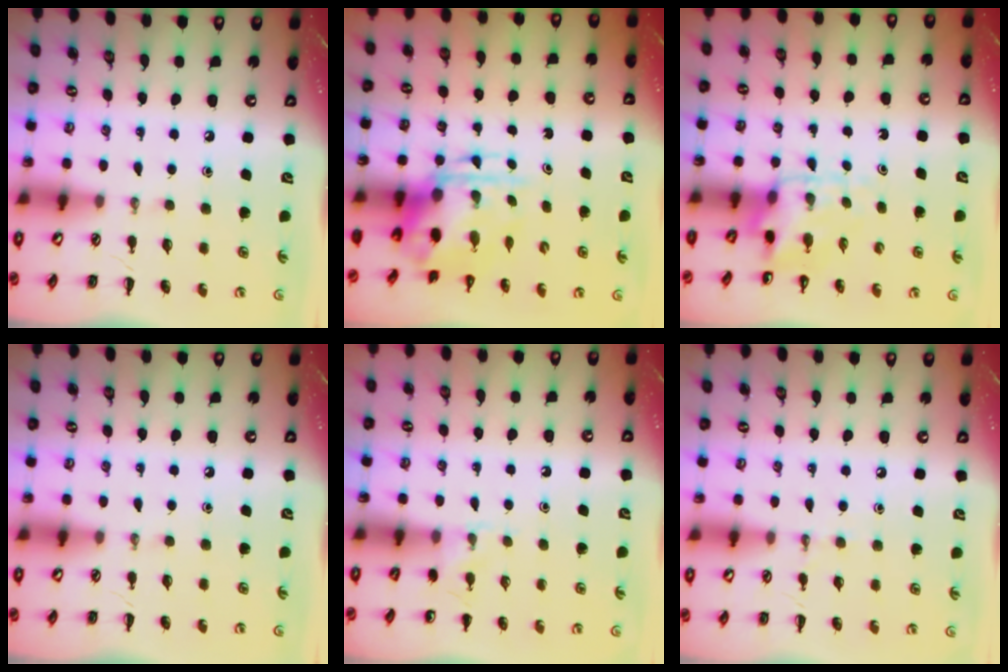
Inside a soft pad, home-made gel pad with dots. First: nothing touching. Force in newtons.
{"total": 6.1, "press": 5.9, "slide": 1.4}
{"total": 4.6, "press": 4.6, "slide": 0.5}
{"total": 0.0}
{"total": 4.9, "press": 4.6, "slide": 1.7}
{"total": 4.5, "press": 4.3, "slide": 1.3}